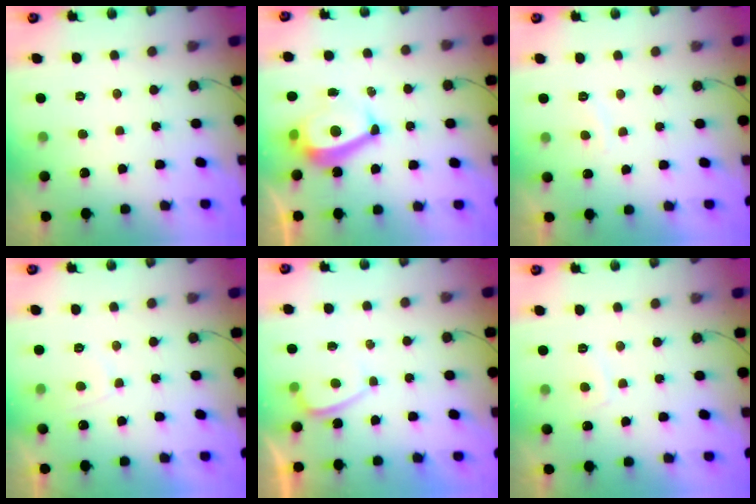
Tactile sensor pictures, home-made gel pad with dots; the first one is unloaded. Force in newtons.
{"total": 7.8, "press": 7.4, "slide": 2.5}
{"total": 2.1, "press": 2.0, "slide": 0.7}
{"total": 2.1, "press": 2.0, "slide": 0.6}
{"total": 1.6, "press": 1.5, "slide": 0.6}
{"total": 2.8, "press": 2.7, "slide": 0.9}